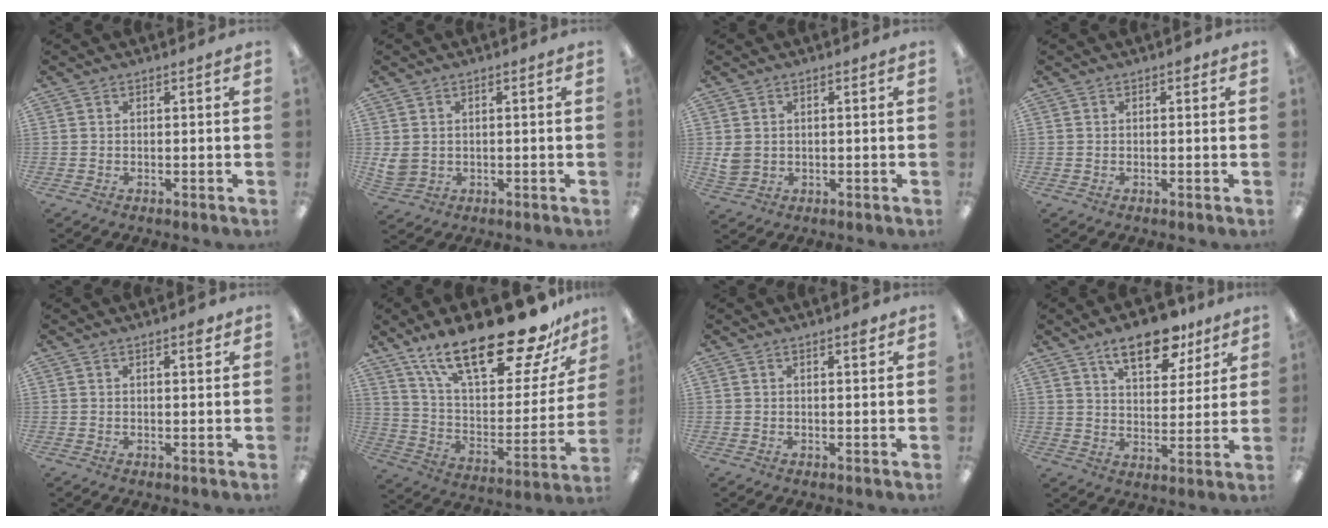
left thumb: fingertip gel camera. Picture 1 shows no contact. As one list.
[{"total": 3.7, "force": [1.0, 3.1, 1.7], "torque": [-0.033, -0.002, 0.018]}, {"total": 3.4, "force": [0.8, 2.9, 1.6], "torque": [-0.023, 0.002, 0.016]}, {"total": 0.8, "force": [0.4, 0.4, 0.5], "torque": [-0.003, 0.001, 0.005]}, {"total": 2.3, "force": [1.7, 0.6, 1.5], "torque": [-0.014, -0.005, 0.026]}, {"total": 27.3, "force": [19.4, 8.7, 17.1], "torque": [-0.276, -0.128, 0.327]}, {"total": 1.6, "force": [1.2, 0.5, 0.9], "torque": [-0.010, -0.003, 0.020]}, {"total": 13.5, "force": [9.2, 6.2, 7.7], "torque": [-0.100, -0.041, 0.156]}]